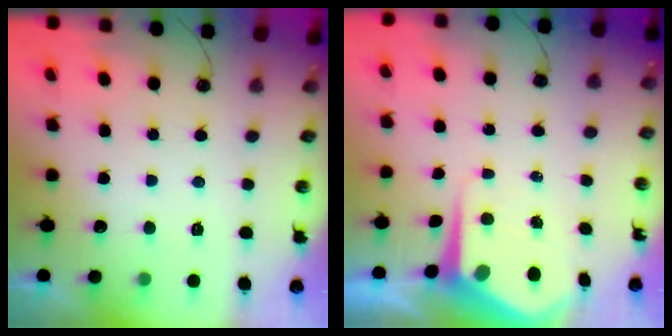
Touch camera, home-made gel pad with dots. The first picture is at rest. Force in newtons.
{"total": 8.2, "press": 8.2, "slide": 0.9}